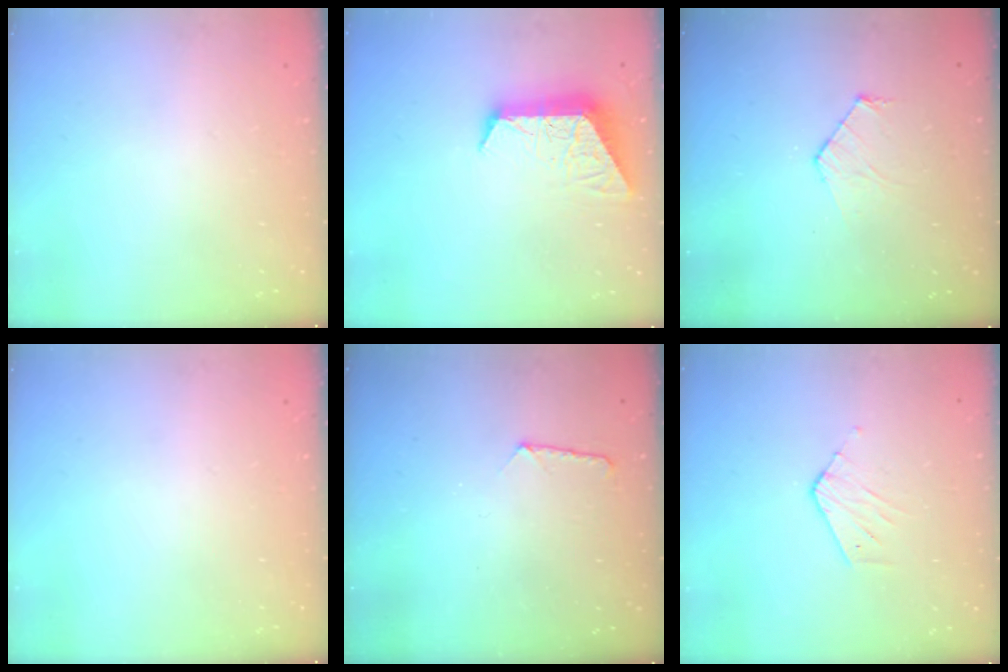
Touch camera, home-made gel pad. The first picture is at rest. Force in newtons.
{"total": 10.4, "press": 10.3, "slide": 1.0}
{"total": 6.1, "press": 6.1, "slide": 0.6}
{"total": 0.0}
{"total": 7.2, "press": 7.2, "slide": 0.7}
{"total": 3.3, "press": 3.3, "slide": 0.2}